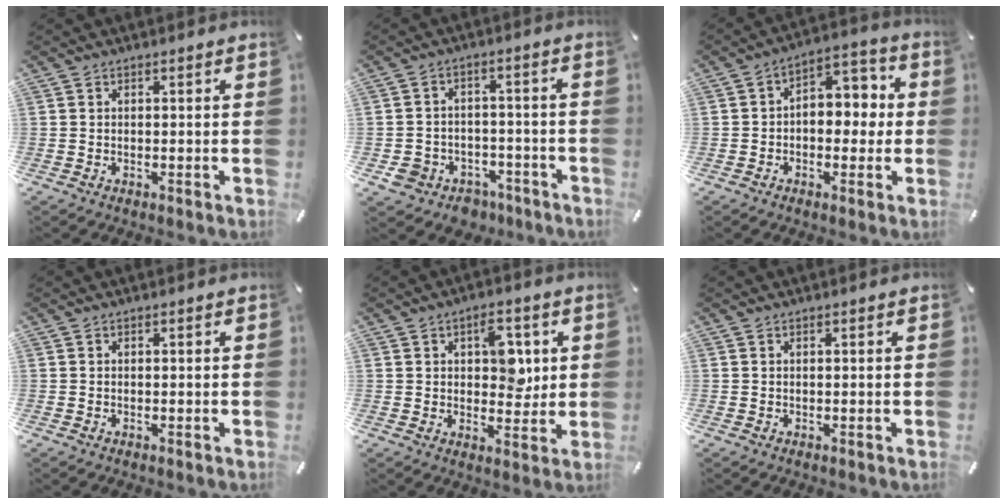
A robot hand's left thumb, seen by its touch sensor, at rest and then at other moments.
{"total": 6.8, "force": [-3.8, 5.4, 1.4], "torque": [-0.032, 0.027, -0.067]}
{"total": 6.7, "force": [-0.4, 5.1, 4.3], "torque": [-0.050, -0.002, -0.016]}
{"total": 0.0}
{"total": 8.0, "force": [2.2, 5.2, 5.7], "torque": [-0.056, -0.010, 0.027]}
{"total": 0.0}